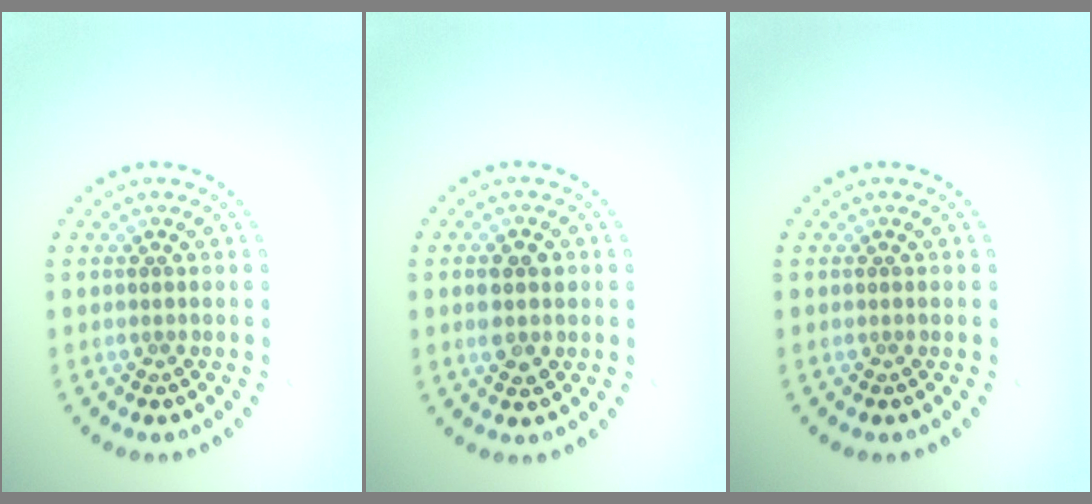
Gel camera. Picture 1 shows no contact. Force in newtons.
{"total": 2.7, "press": 2.7, "slide": 0.2}
{"total": 0.0}